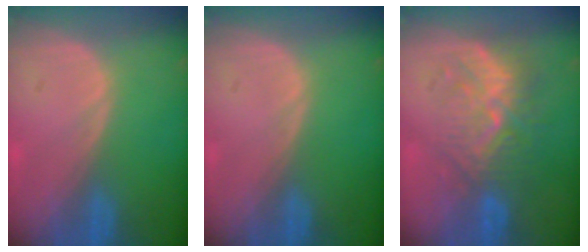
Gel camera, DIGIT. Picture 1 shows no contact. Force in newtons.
{"total": 0.0}
{"total": 8.8, "press": 8.4, "slide": 2.7}